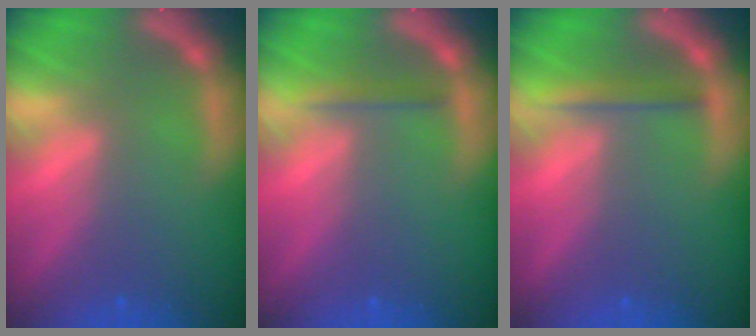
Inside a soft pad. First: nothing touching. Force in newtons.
{"total": 1.4}
{"total": 2.0}